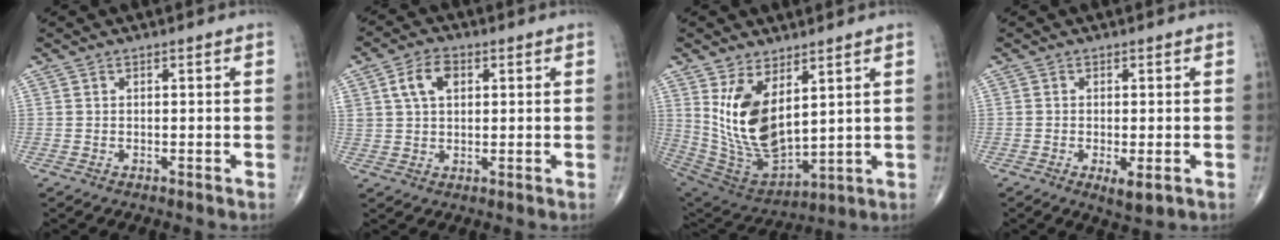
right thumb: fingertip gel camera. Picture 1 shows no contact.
{"total": 6.5, "force": [2.2, 4.1, 4.5], "torque": [-0.075, 0.004, 0.040]}
{"total": 15.6, "force": [5.0, 8.0, 12.4], "torque": [-0.218, -0.032, 0.124]}
{"total": 3.7, "force": [-1.2, 1.1, 3.3], "torque": [-0.055, -0.011, -0.019]}